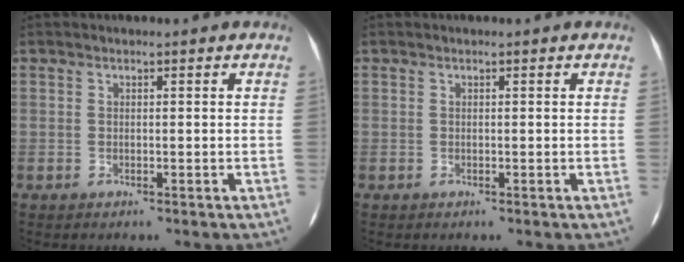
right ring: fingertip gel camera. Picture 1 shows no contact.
{"total": 0.0}